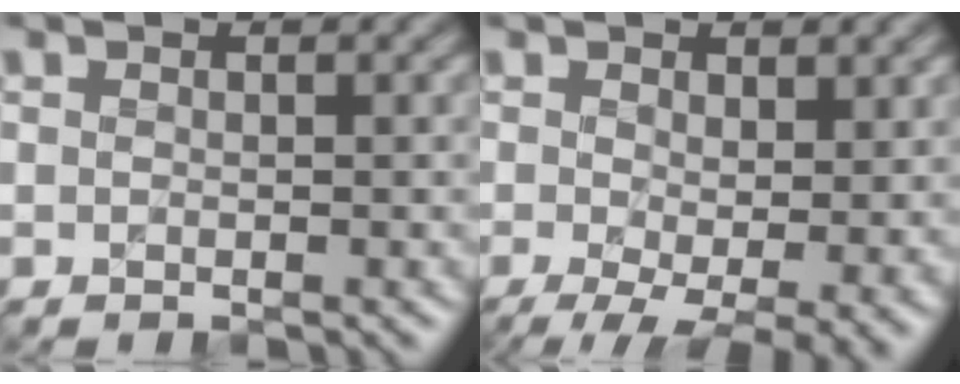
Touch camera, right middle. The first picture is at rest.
{"total": 6.4, "force": [-1.7, 2.7, 5.5], "torque": [-0.100, -0.015, -0.017]}